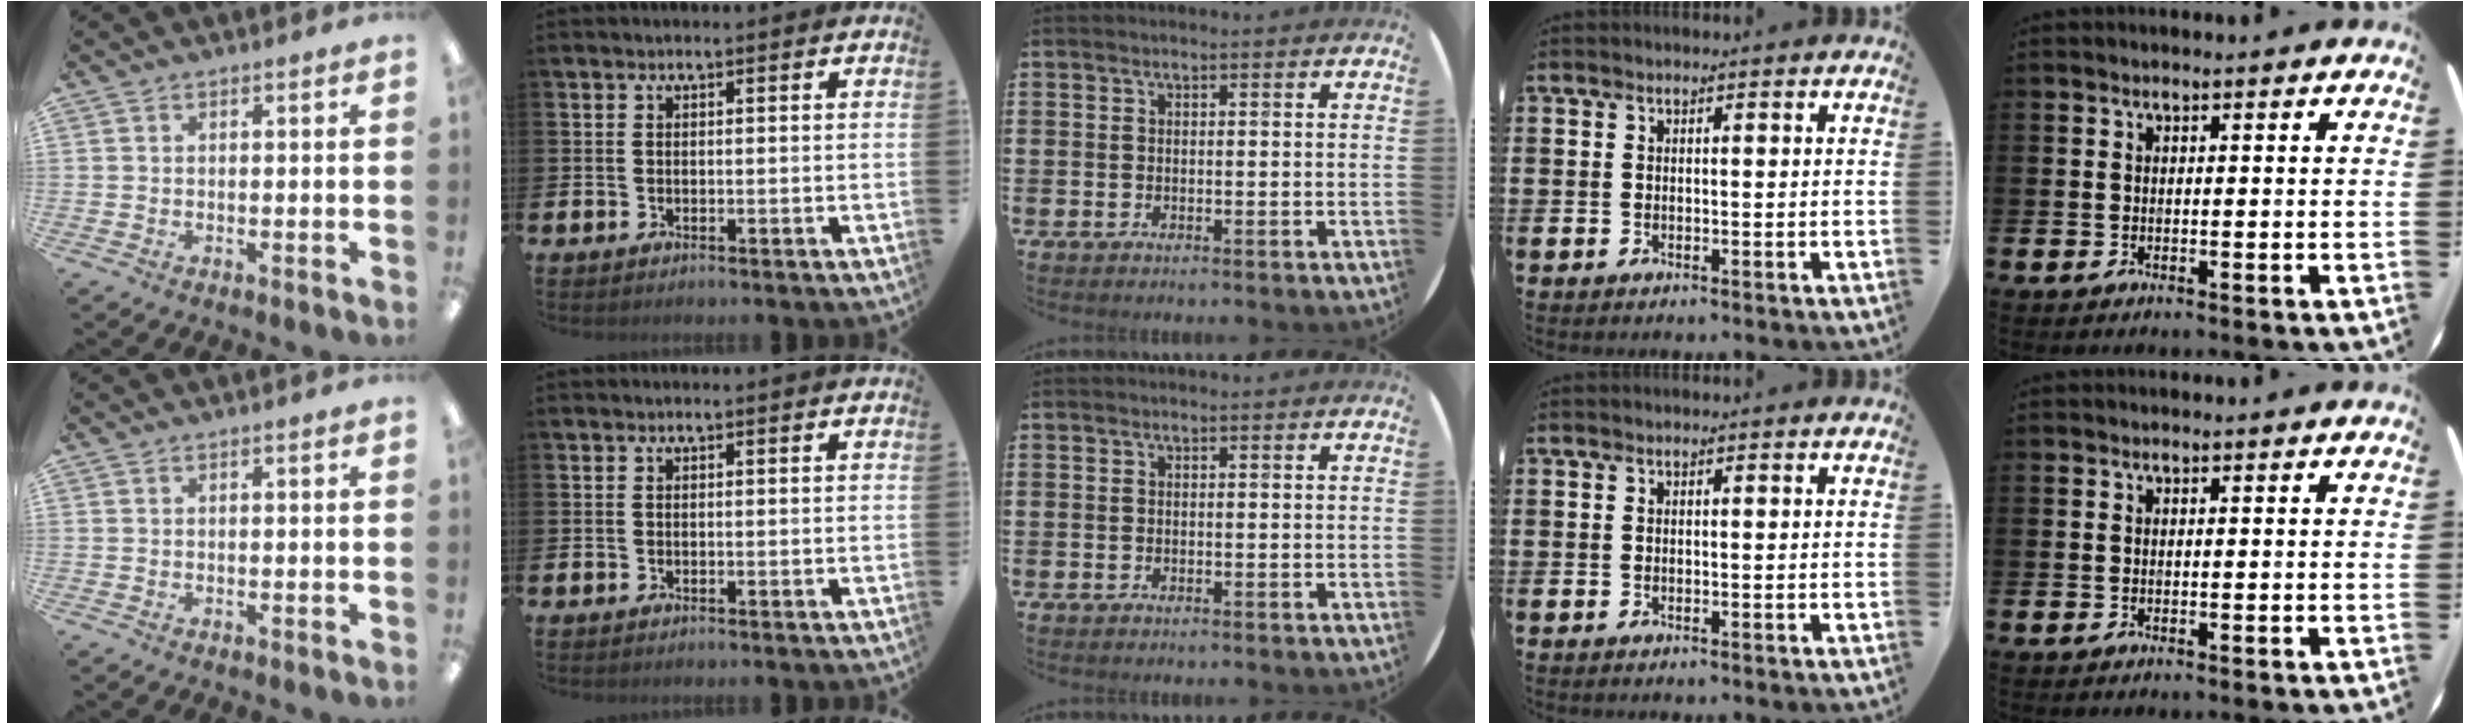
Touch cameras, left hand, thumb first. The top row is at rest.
{}